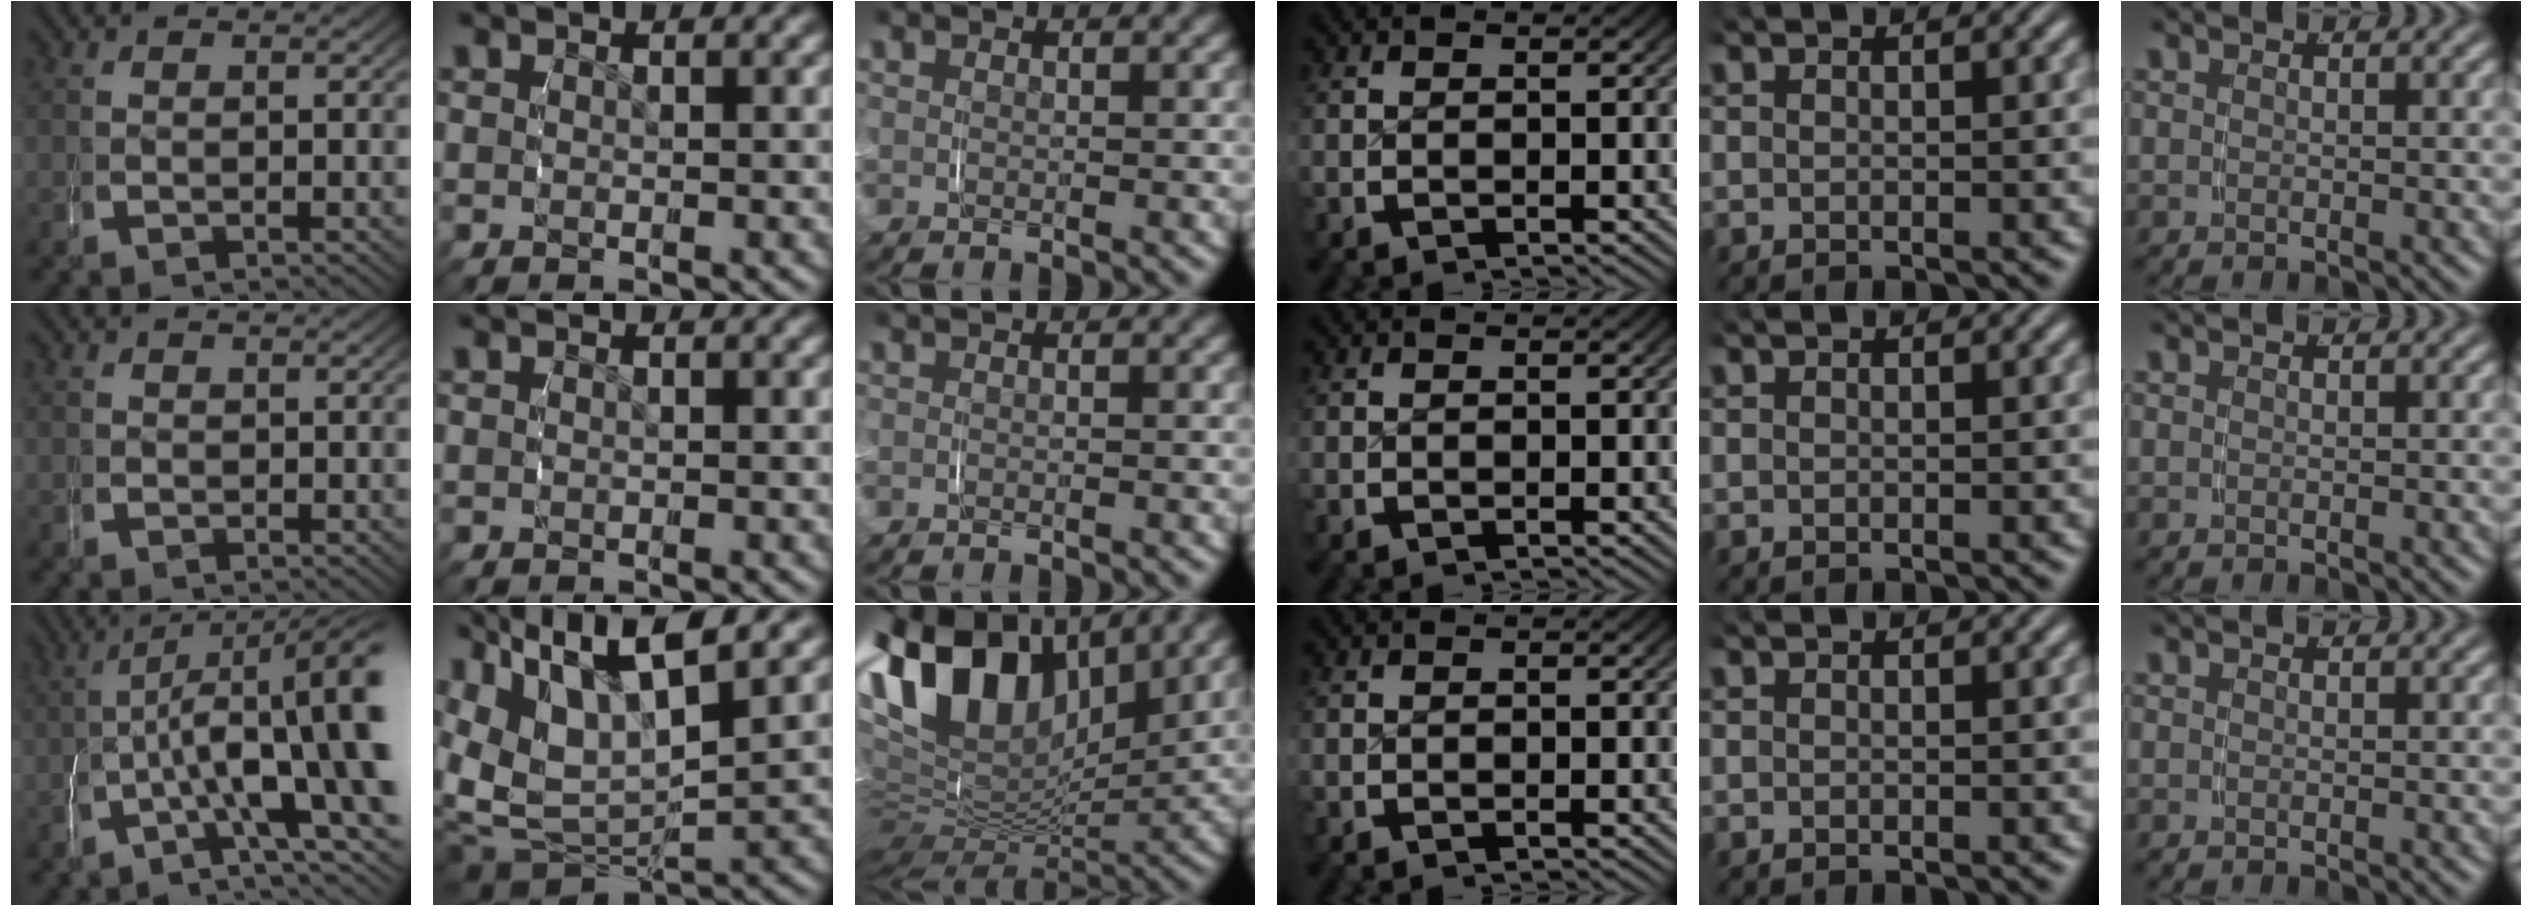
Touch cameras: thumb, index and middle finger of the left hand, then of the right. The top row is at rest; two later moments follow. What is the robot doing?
{"motion": "grasp_and_lifting", "object": "keyboard"}